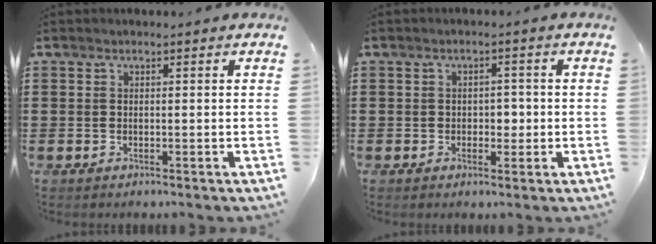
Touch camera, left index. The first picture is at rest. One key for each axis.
{"total": 2.2, "fx": -0.3, "fy": 1.6, "fz": 1.5, "tx": -0.033, "ty": 0.006, "tz": -0.010}